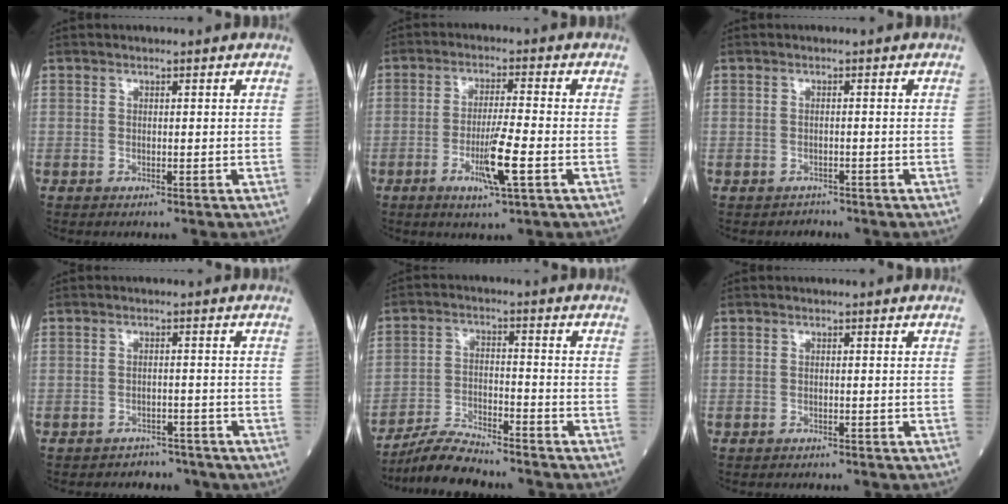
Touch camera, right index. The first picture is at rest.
{"total": 7.0, "force": [-2.6, -0.1, 6.5], "torque": [-0.122, -0.013, -0.046]}
{"total": 1.1, "force": [-1.0, 0.4, -0.4], "torque": [0.004, -0.003, -0.018]}
{"total": 5.3, "force": [-4.4, 2.8, -0.1], "torque": [0.005, 0.011, -0.053]}
{"total": 7.7, "force": [-7.4, 0.6, 2.2], "torque": [-0.045, -0.012, -0.136]}
{"total": 1.5, "force": [-1.4, 0.4, 0.4], "torque": [-0.012, -0.002, -0.017]}